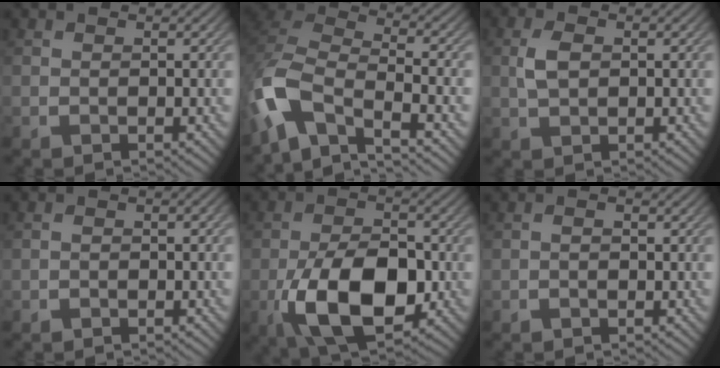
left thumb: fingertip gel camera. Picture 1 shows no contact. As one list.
[{"total": 10.9, "force": [-6.4, 4.7, 7.5], "torque": [-0.170, -0.014, -0.141]}, {"total": 2.8, "force": [0.2, 1.6, 2.3], "torque": [-0.054, 0.003, 0.004]}, {"total": 1.7, "force": [-0.6, 1.0, 1.2], "torque": [-0.020, 0.000, -0.009]}, {"total": 12.7, "force": [-4.2, 6.9, 9.9], "torque": [-0.205, -0.019, -0.078]}, {"total": 1.0, "force": [-0.5, 0.5, 0.7], "torque": [-0.012, 0.003, -0.011]}]